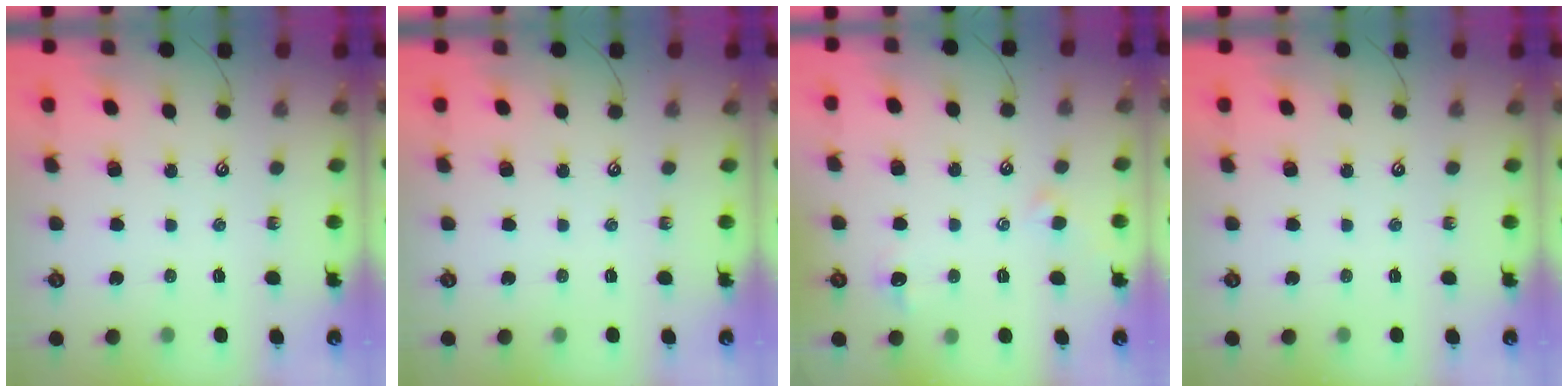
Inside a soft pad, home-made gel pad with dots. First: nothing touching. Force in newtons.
{"total": 0.0}
{"total": 0.7, "press": 0.4, "slide": 0.5}
{"total": 0.0}